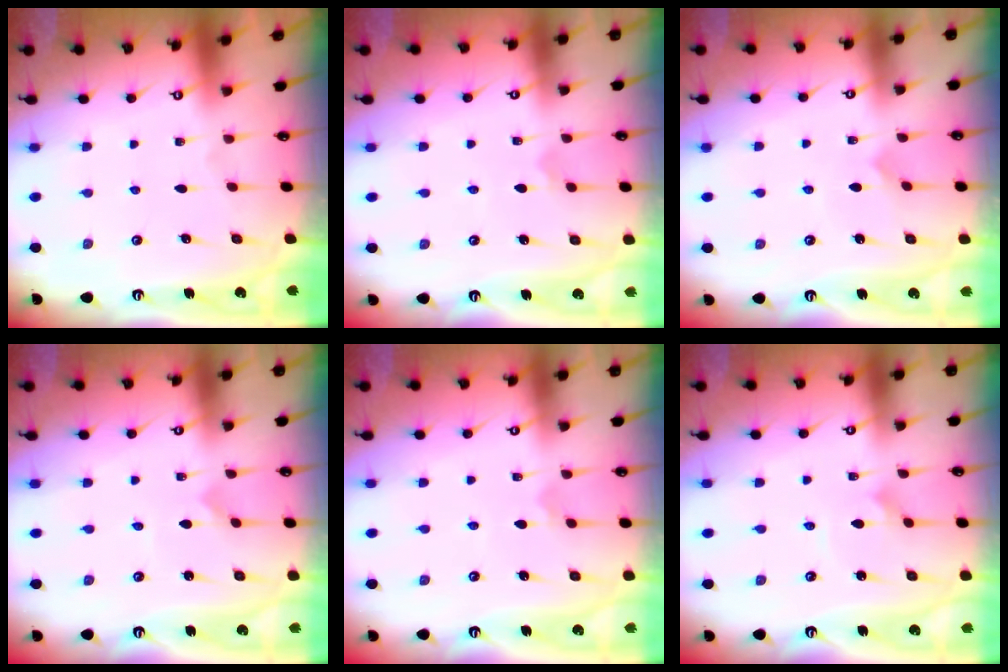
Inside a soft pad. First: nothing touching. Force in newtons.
{"total": 2.7, "press": 2.7, "slide": 0.3}
{"total": 2.8, "press": 2.8, "slide": 0.2}
{"total": 0.0}
{"total": 2.7, "press": 2.7, "slide": 0.3}
{"total": 1.7, "press": 1.6, "slide": 0.1}